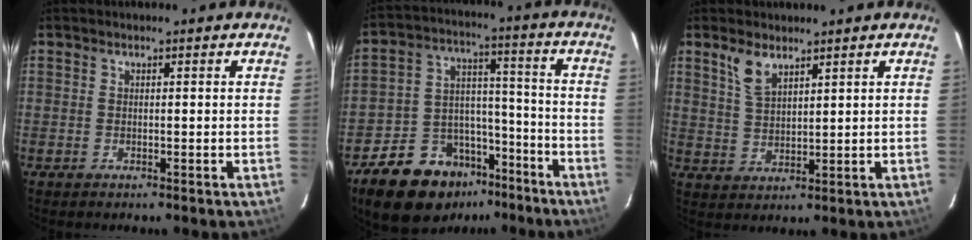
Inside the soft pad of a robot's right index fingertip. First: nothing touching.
{"total": 16.3, "force": [-11.1, 10.1, 6.4], "torque": [-0.140, 0.047, -0.162]}
{"total": 5.0, "force": [3.5, 2.0, 3.0], "torque": [-0.059, 0.002, 0.074]}